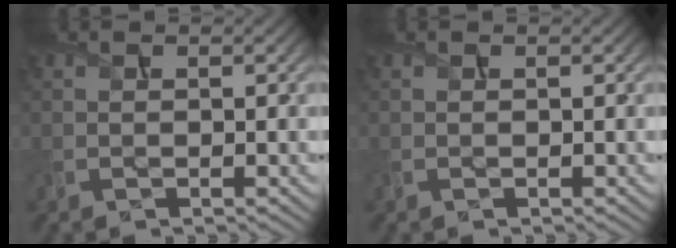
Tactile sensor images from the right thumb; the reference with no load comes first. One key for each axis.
{"total": 0.0}